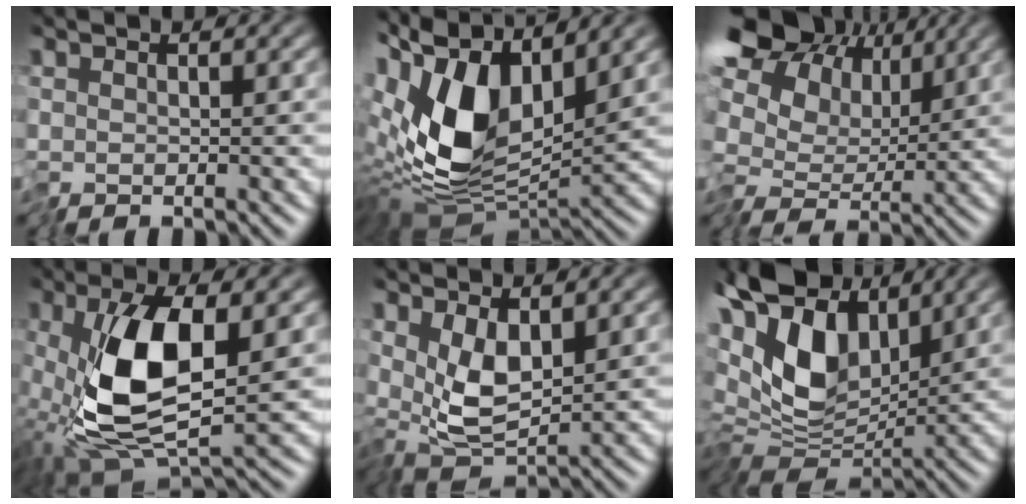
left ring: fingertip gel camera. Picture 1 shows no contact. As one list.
[{"total": 11.3, "force": [1.6, 5.9, 9.6], "torque": [-0.191, -0.007, 0.023]}, {"total": 13.2, "force": [3.1, 10.1, 7.9], "torque": [-0.159, 0.024, 0.045]}, {"total": 8.2, "force": [0.2, 3.4, 7.5], "torque": [-0.155, -0.002, 0.004]}, {"total": 4.3, "force": [0.6, 1.6, 4.0], "torque": [-0.082, -0.002, 0.012]}, {"total": 10.3, "force": [2.8, 5.2, 8.5], "torque": [-0.166, 0.011, 0.039]}]